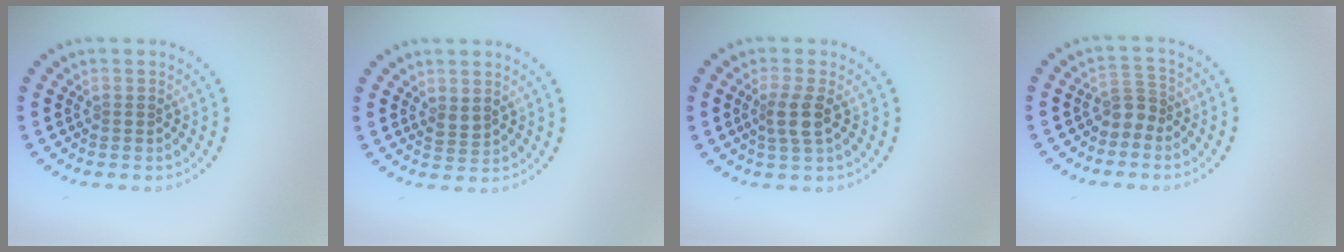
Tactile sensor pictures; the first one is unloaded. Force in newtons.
{"total": 1.2, "press": 1.1, "slide": 0.4}
{"total": 2.4, "press": 2.0, "slide": 1.3}
{"total": 2.0, "press": 1.5, "slide": 1.3}